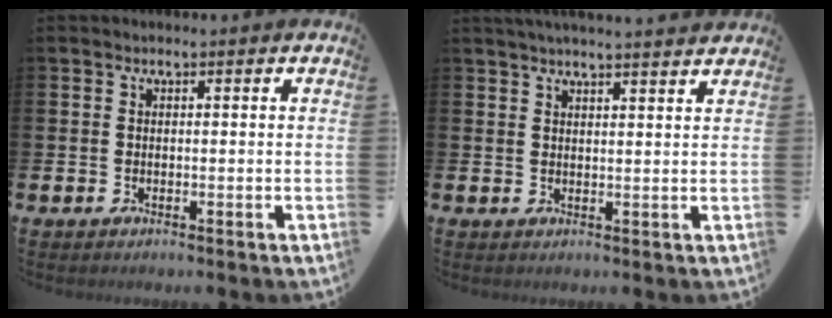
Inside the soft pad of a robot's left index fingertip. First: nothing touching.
{"total": 3.0, "force": [3.0, -0.5, 0.5], "torque": [-0.015, -0.013, 0.054]}